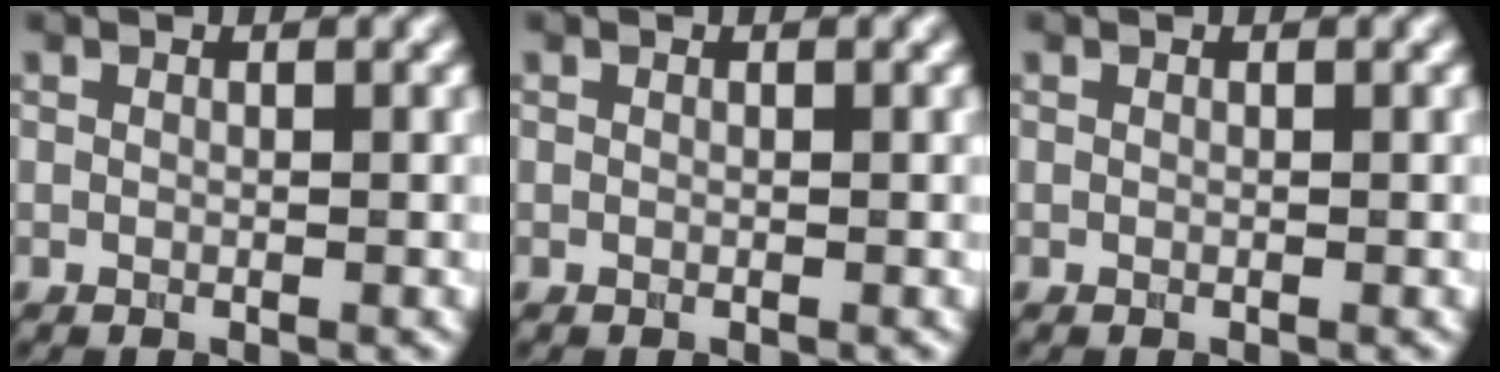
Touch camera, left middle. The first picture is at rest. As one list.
[{"total": 0.0}, {"total": 0.0}]